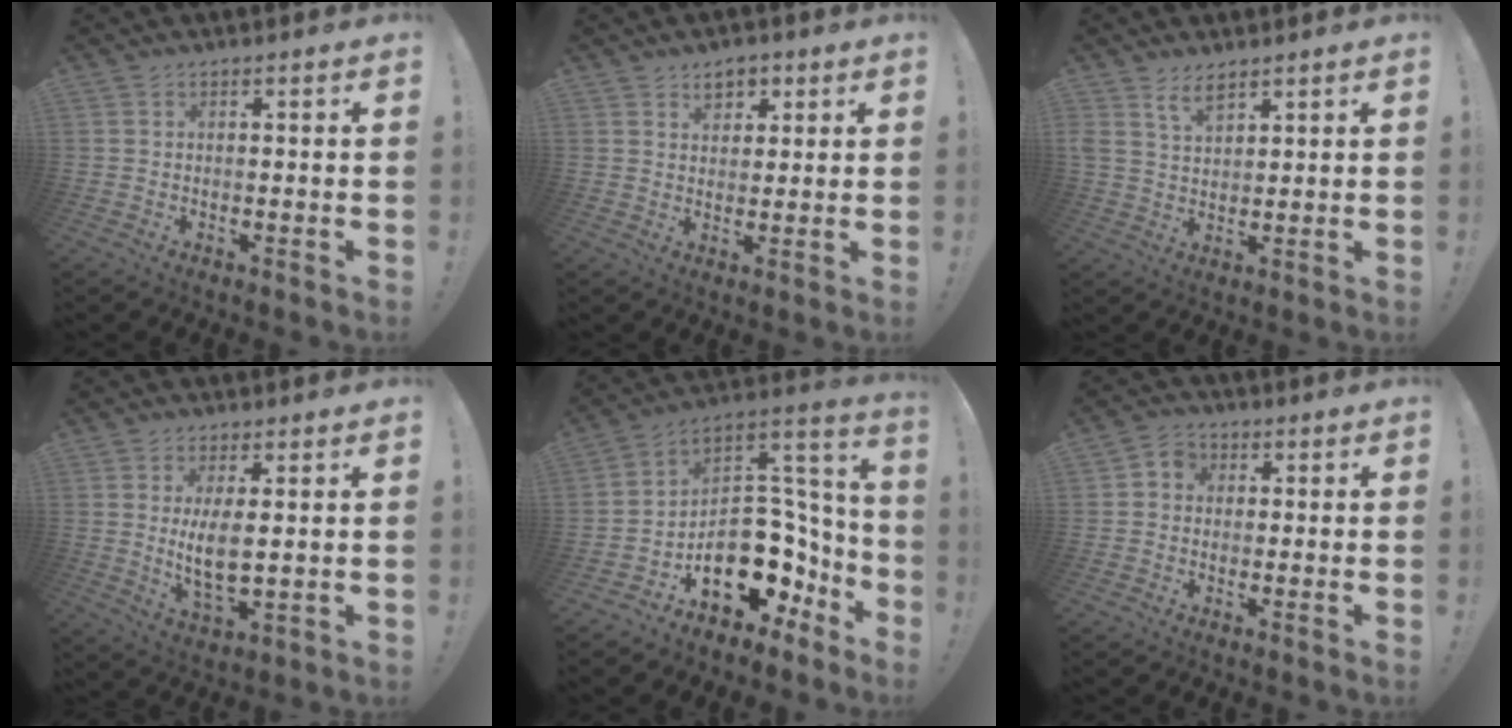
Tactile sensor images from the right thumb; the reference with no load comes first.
{"total": 5.1, "force": [2.9, 3.7, 2.0], "torque": [-0.014, -0.012, 0.050]}
{"total": 5.5, "force": [4.0, 2.3, 3.0], "torque": [-0.067, -0.013, 0.076]}
{"total": 8.2, "force": [1.6, 3.0, 7.4], "torque": [-0.146, -0.021, 0.026]}
{"total": 17.2, "force": [-5.0, 12.7, 10.5], "torque": [-0.124, 0.013, -0.050]}
{"total": 3.8, "force": [-0.1, 3.4, 1.7], "torque": [-0.024, 0.007, -0.001]}